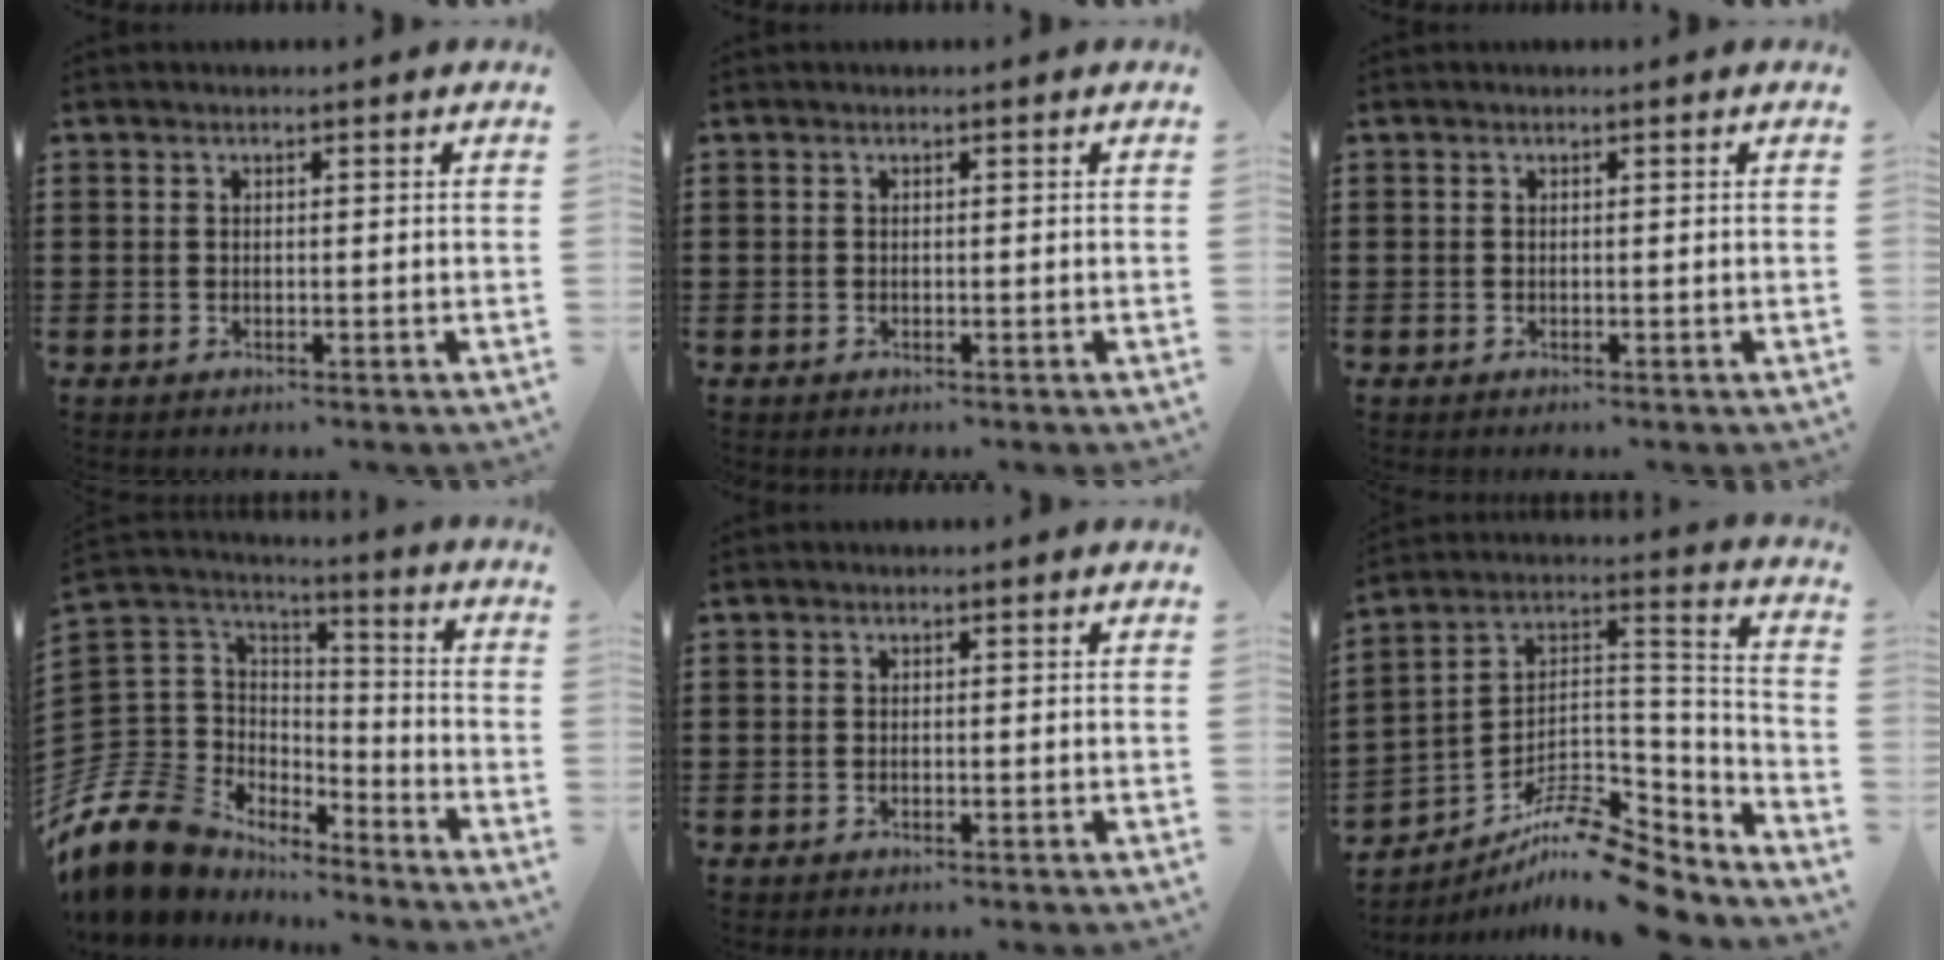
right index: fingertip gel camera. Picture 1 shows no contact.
{"total": 0.0}
{"total": 0.0}
{"total": 11.6, "force": [-7.9, 8.0, 2.8], "torque": [-0.110, 0.006, -0.154]}
{"total": 0.0}
{"total": 10.8, "force": [-8.9, 3.2, 5.2], "torque": [-0.097, 0.015, -0.175]}